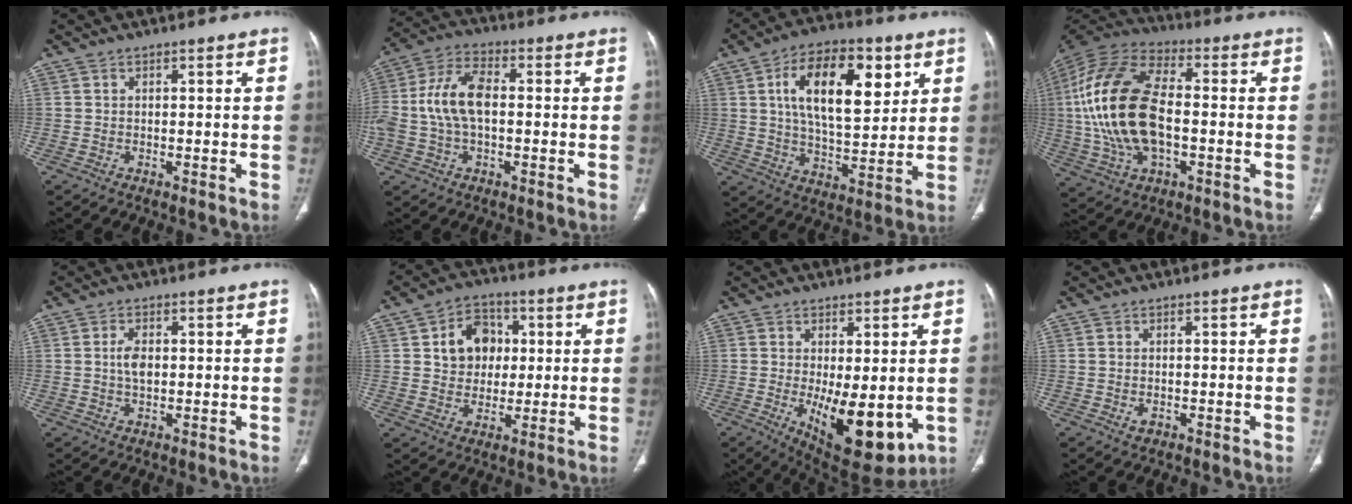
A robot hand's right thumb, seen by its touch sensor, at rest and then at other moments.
{"total": 11.6, "force": [-0.1, 6.6, 9.6], "torque": [-0.202, 0.034, -0.007]}
{"total": 18.0, "force": [6.2, 8.8, 14.5], "torque": [-0.203, -0.017, 0.103]}
{"total": 22.5, "force": [-0.9, 12.1, 19.0], "torque": [-0.399, 0.015, -0.017]}
{"total": 3.4, "force": [0.2, 2.0, 2.7], "torque": [-0.047, 0.003, 0.002]}
{"total": 10.0, "force": [2.1, 8.2, 5.4], "torque": [-0.047, 0.004, 0.031]}
{"total": 13.7, "force": [-2.4, 5.7, 12.2], "torque": [-0.169, -0.028, -0.015]}
{"total": 1.5, "force": [-0.5, 1.1, 0.9], "torque": [-0.015, 0.003, -0.004]}